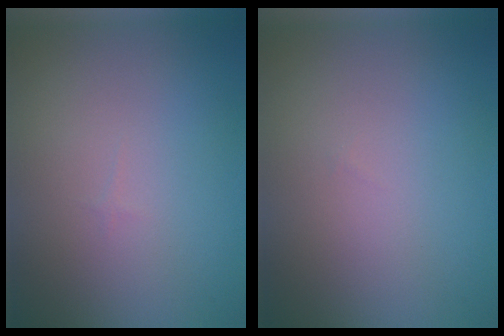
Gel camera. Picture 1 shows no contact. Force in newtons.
{"total": 0.0}